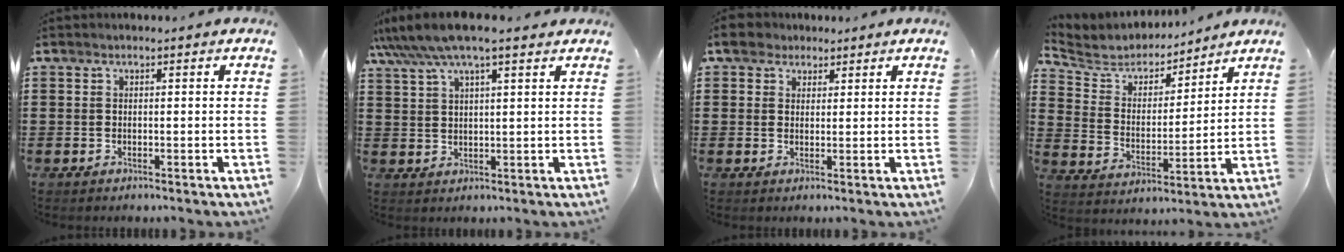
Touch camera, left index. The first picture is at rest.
{"total": 7.3, "force": [5.6, 1.2, 4.6], "torque": [-0.102, -0.009, 0.100]}
{"total": 4.0, "force": [2.7, 2.6, 1.3], "torque": [-0.033, 0.011, 0.049]}
{"total": 5.8, "force": [5.4, 1.9, 0.8], "torque": [-0.051, -0.034, 0.089]}